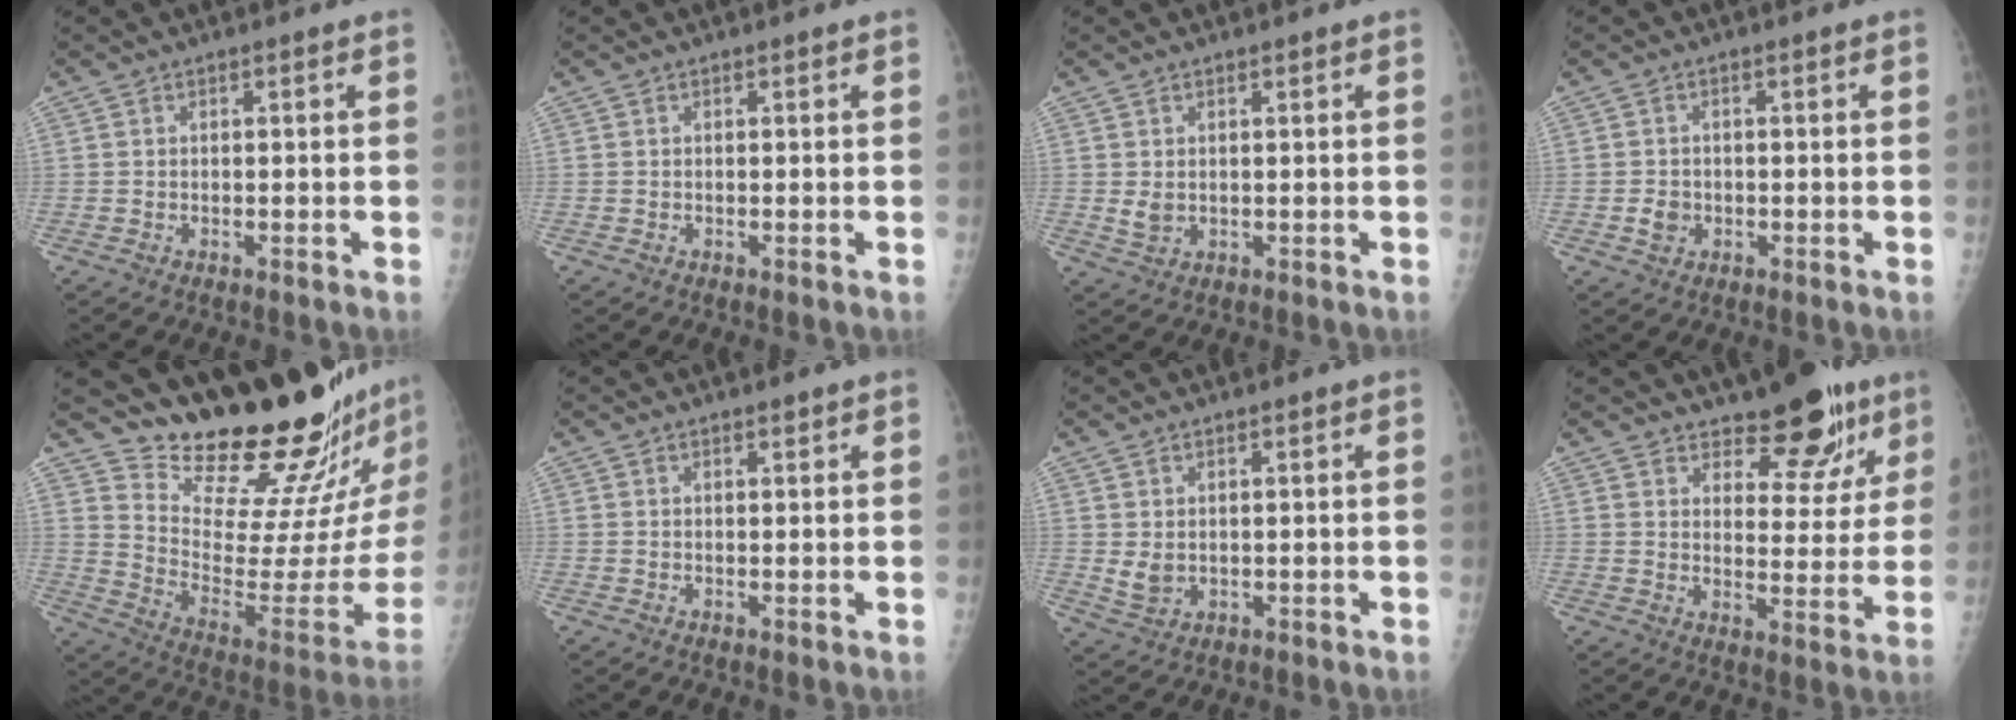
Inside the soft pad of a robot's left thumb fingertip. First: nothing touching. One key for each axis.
{"total": 0.0}
{"total": 2.2, "fx": 0.6, "fy": 1.6, "fz": 1.4, "tx": -0.019, "ty": -0.008, "tz": 0.018}
{"total": 2.4, "fx": -0.6, "fy": 2.1, "fz": 1.0, "tx": -0.009, "ty": 0.004, "tz": -0.007}
{"total": 26.0, "fx": 22.8, "fy": 3.5, "fz": 11.9, "tx": -0.143, "ty": -0.200, "tz": 0.329}
{"total": 0.8, "fx": 0.7, "fy": 0.2, "fz": 0.3, "tx": -0.004, "ty": -0.005, "tz": 0.011}
{"total": 3.0, "fx": 0.9, "fy": 2.1, "fz": 1.9, "tx": -0.030, "ty": -0.013, "tz": 0.027}
{"total": 11.1, "fx": 7.9, "fy": 5.1, "fz": 5.8, "tx": -0.032, "ty": -0.052, "tz": 0.117}